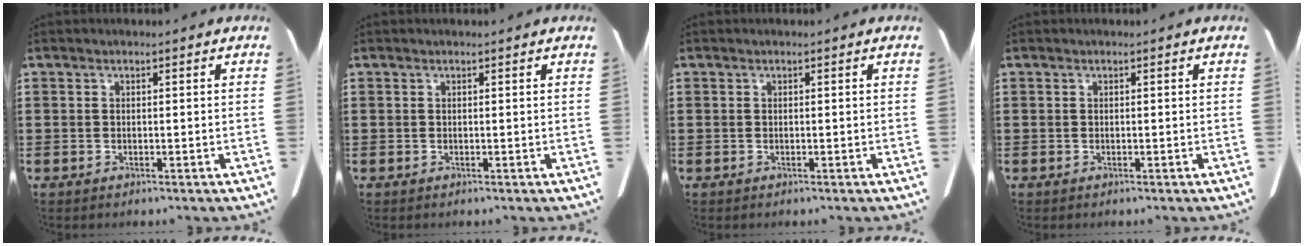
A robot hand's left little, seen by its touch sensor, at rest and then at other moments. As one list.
[{"total": 0.0}, {"total": 0.0}, {"total": 0.0}]